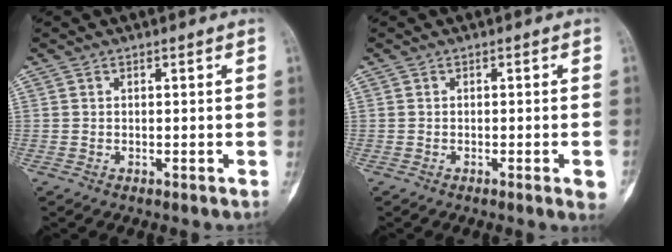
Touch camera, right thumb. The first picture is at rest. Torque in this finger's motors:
{"motor_torque": [1.00, 0.26, 0.52, -0.56, 0.20]}